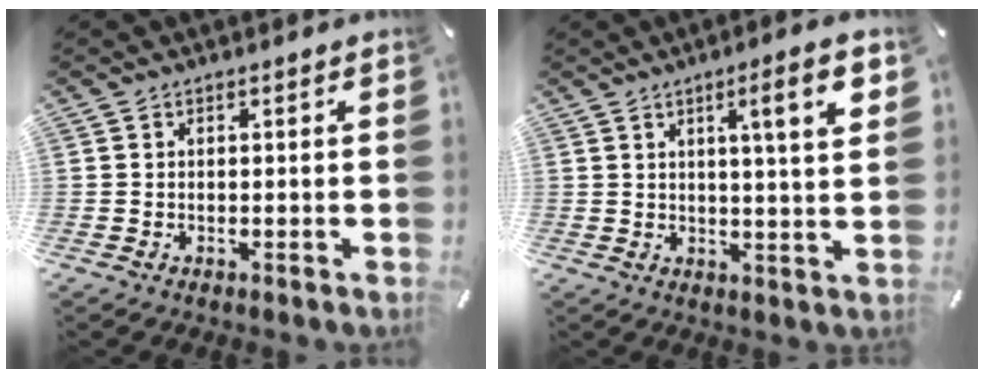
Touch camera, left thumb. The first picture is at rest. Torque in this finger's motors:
{"motor_torque": [1.42, 1.33, 0.84, -0.81, 0.32]}